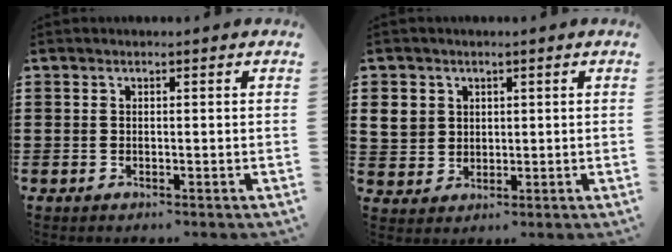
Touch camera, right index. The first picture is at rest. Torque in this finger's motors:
{"motor_torque": [0.84, 0.62, 0.11, 0.05]}